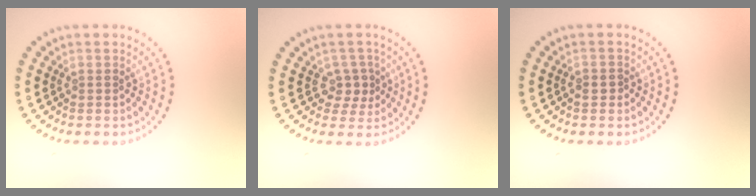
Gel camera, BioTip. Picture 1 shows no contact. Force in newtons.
{"total": 1.8, "press": 1.4, "slide": 1.0}
{"total": 0.6, "press": 0.6, "slide": 0.3}